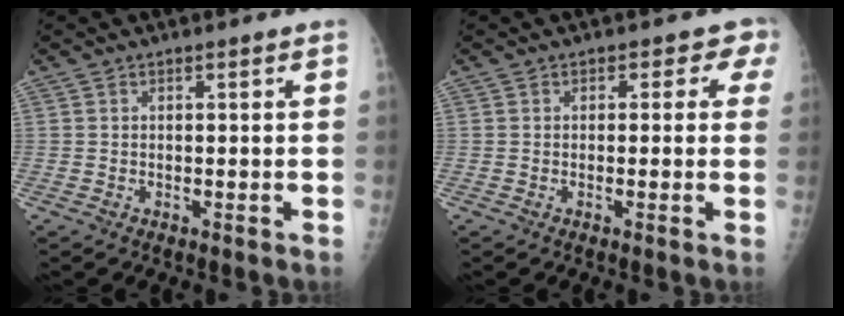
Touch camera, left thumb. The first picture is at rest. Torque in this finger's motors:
{"motor_torque": [-0.35, 0.11, -0.24, 0.01, 0.03]}